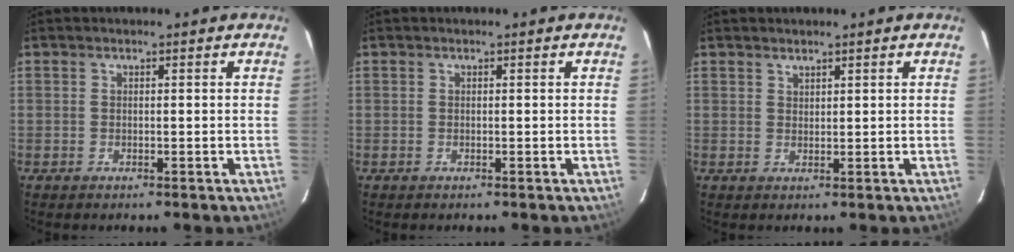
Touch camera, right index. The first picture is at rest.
{"total": 0.0}
{"total": 1.2, "force": [1.1, 0.4, 0.2], "torque": [-0.003, 0.002, 0.021]}